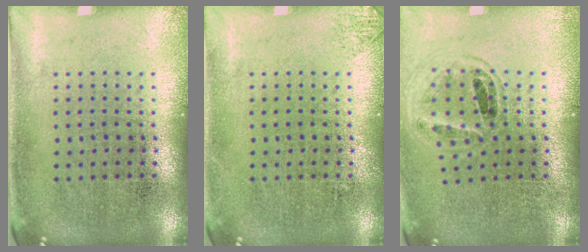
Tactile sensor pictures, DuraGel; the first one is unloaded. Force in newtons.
{"total": 0.6, "press": 0.6, "slide": 0.2}
{"total": 0.9, "press": 0.9, "slide": 0.2}